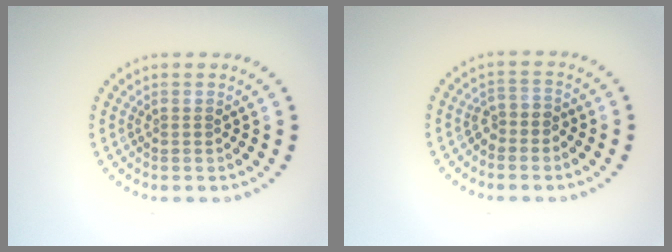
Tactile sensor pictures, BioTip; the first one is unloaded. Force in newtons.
{"total": 1.7, "press": 1.3, "slide": 1.0}